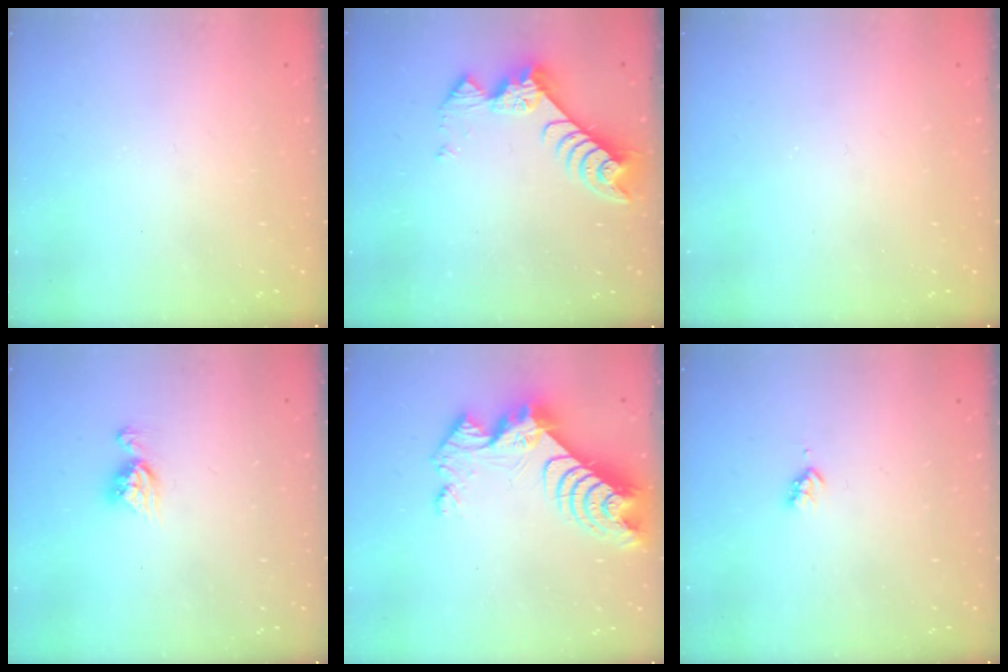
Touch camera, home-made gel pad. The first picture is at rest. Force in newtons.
{"total": 8.7, "press": 8.6, "slide": 0.4}
{"total": 0.0}
{"total": 7.4, "press": 7.3, "slide": 0.5}
{"total": 12.1, "press": 12.0, "slide": 1.1}
{"total": 2.3, "press": 2.3, "slide": 0.4}